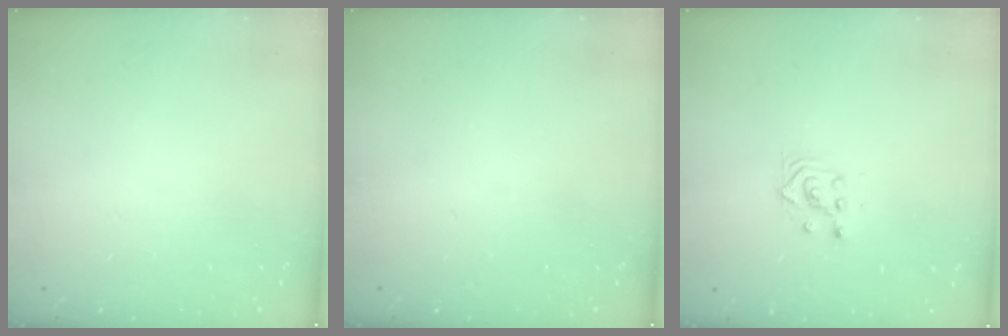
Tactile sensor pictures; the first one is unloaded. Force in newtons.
{"total": 0.0}
{"total": 2.3, "press": 2.3, "slide": 0.1}